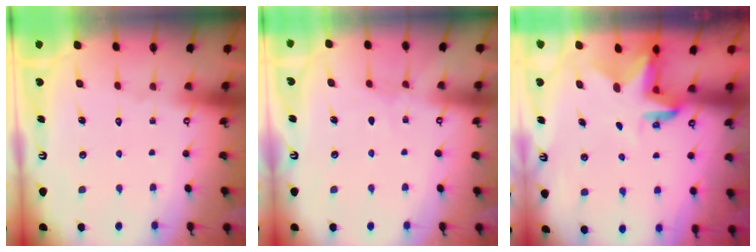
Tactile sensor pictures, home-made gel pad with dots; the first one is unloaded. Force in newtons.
{"total": 4.0, "press": 3.9, "slide": 0.5}
{"total": 3.1, "press": 3.0, "slide": 0.5}